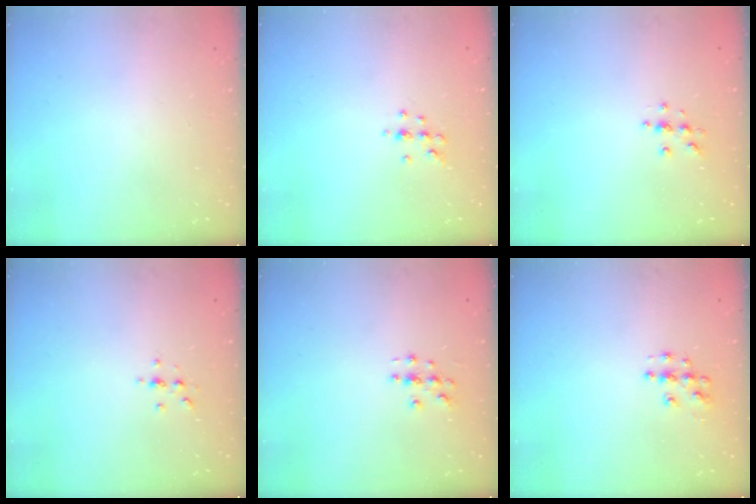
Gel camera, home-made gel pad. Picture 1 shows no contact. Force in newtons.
{"total": 4.8, "press": 4.4, "slide": 1.8}
{"total": 4.7, "press": 4.6, "slide": 0.5}
{"total": 2.4, "press": 2.4, "slide": 0.3}
{"total": 2.8, "press": 2.8, "slide": 0.3}
{"total": 4.8, "press": 4.8, "slide": 0.3}